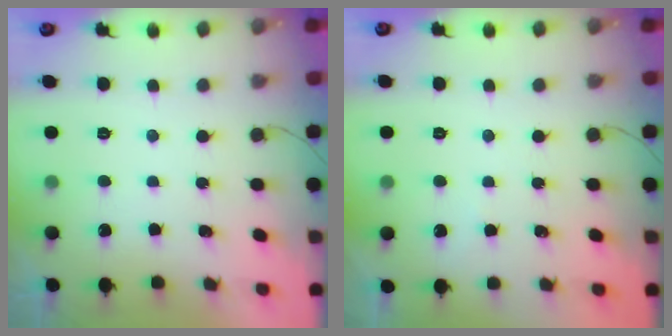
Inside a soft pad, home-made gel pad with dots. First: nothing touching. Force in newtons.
{"total": 2.1, "press": 2.1, "slide": 0.3}